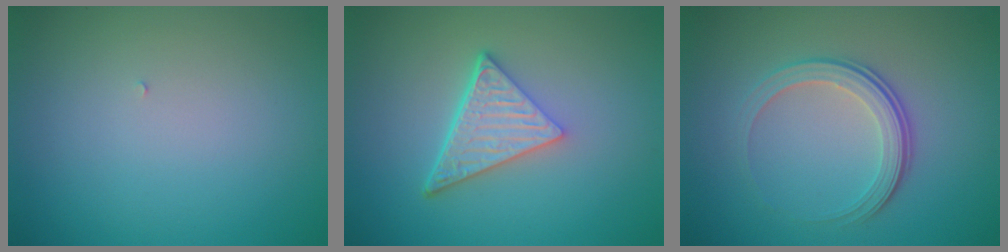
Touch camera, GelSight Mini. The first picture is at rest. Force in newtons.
{"total": 4.8, "press": 3.3, "slide": 3.5}
{"total": 3.5, "press": 2.6, "slide": 2.4}